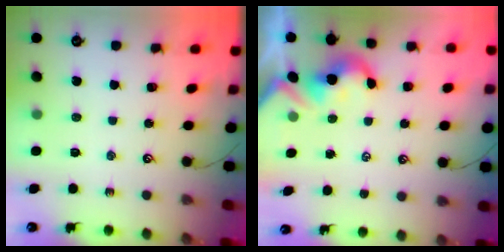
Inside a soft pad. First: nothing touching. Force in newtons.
{"total": 1.9, "press": 1.9, "slide": 0.3}